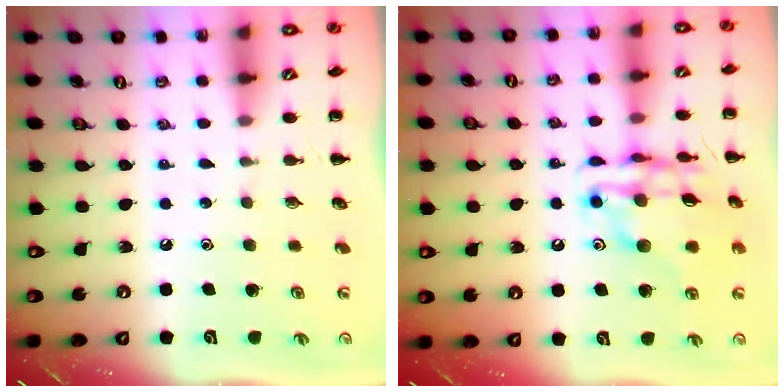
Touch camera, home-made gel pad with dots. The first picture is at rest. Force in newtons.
{"total": 15.4, "press": 15.3, "slide": 2.2}